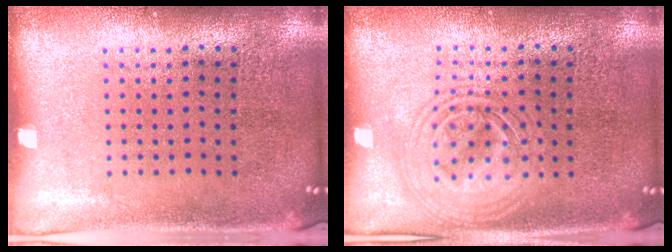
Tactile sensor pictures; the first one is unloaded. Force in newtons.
{"total": 2.9, "press": 2.9, "slide": 0.3}